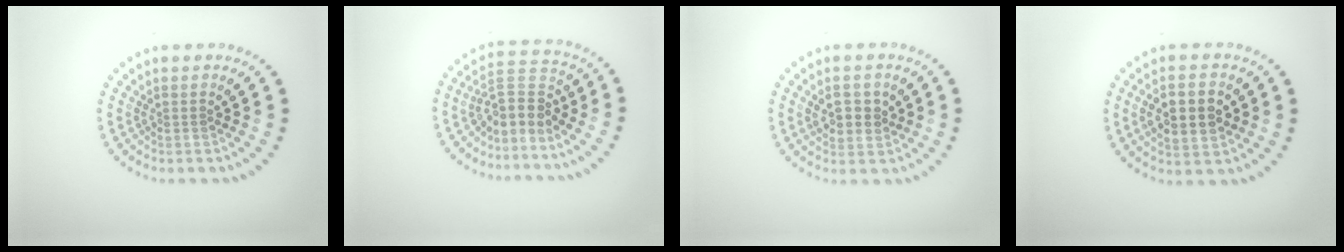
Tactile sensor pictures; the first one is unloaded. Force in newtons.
{"total": 3.4, "press": 2.6, "slide": 2.1}
{"total": 2.8, "press": 2.8, "slide": 0.6}
{"total": 5.0, "press": 5.0, "slide": 0.3}